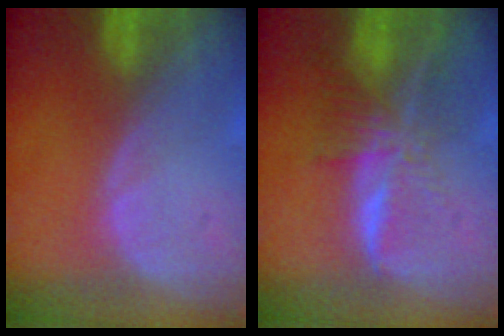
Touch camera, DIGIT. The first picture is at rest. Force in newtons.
{"total": 7.7, "press": 6.5, "slide": 4.1}